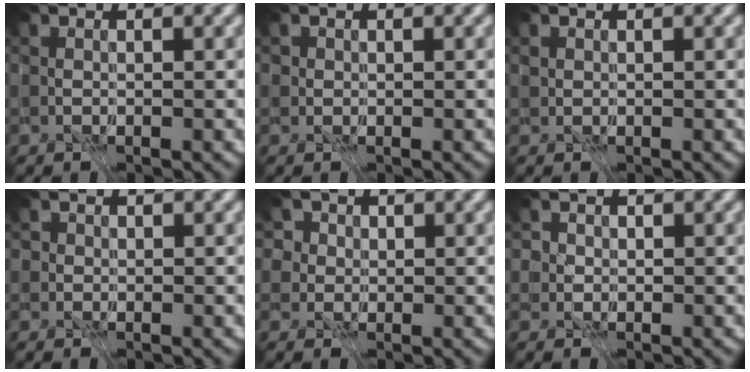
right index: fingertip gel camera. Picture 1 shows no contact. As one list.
[{"total": 2.3, "force": [1.2, 1.7, 1.0], "torque": [-0.012, 0.003, 0.006]}, {"total": 1.3, "force": [0.7, 1.0, 0.5], "torque": [-0.012, 0.003, 0.008]}, {"total": 2.6, "force": [1.3, 1.9, 1.1], "torque": [-0.008, 0.005, 0.002]}, {"total": 7.3, "force": [4.2, 4.9, 3.4], "torque": [-0.069, 0.017, 0.047]}, {"total": 3.3, "force": [1.9, 2.4, 1.4], "torque": [-0.012, 0.003, 0.011]}]